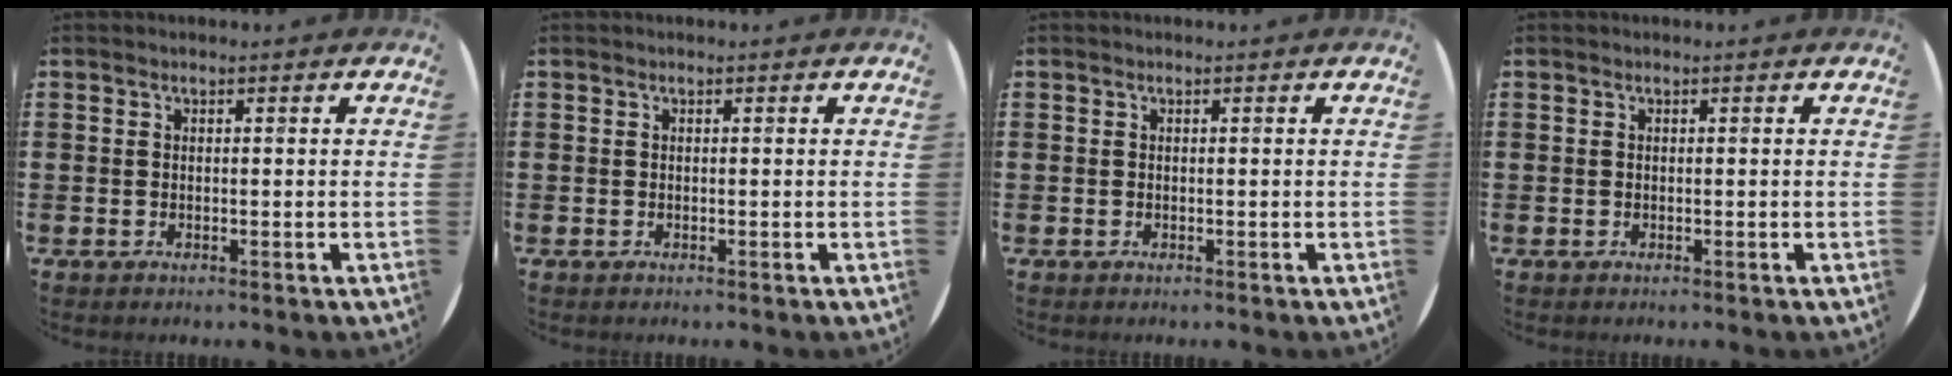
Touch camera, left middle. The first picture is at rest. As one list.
[{"total": 0.0}, {"total": 0.0}, {"total": 0.0}]